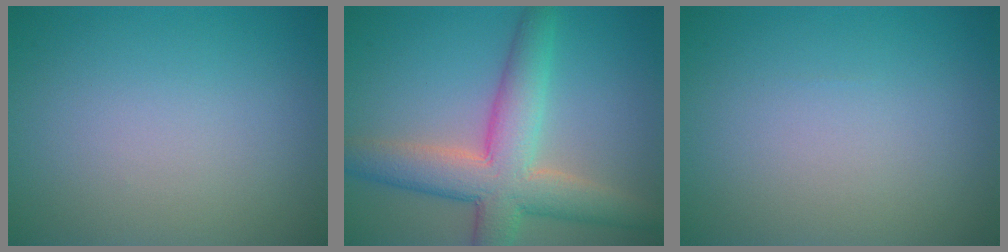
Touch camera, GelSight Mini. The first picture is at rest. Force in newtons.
{"total": 7.5, "press": 7.5, "slide": 0.4}
{"total": 0.0}